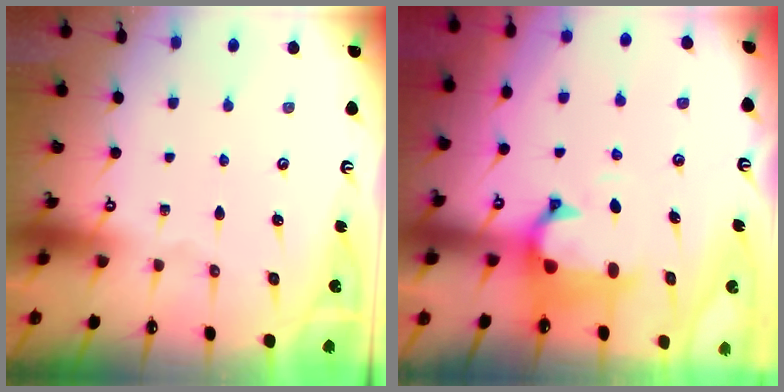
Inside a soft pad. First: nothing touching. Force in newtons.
{"total": 1.2, "press": 0.2, "slide": 1.2}